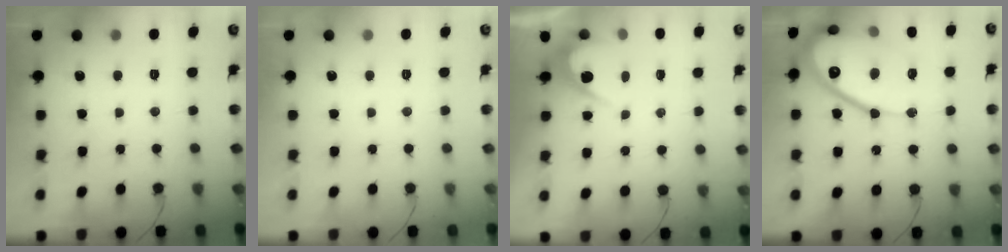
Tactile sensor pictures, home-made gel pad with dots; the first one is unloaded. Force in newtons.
{"total": 0.0}
{"total": 3.7, "press": 3.7, "slide": 0.2}
{"total": 19.2, "press": 19.1, "slide": 1.8}